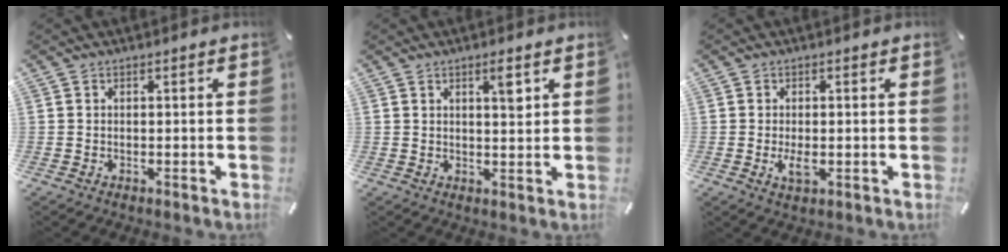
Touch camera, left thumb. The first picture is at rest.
{"total": 4.0, "force": [2.0, 1.0, 3.3], "torque": [-0.047, -0.008, 0.028]}
{"total": 3.4, "force": [-0.5, 1.6, 2.9], "torque": [-0.073, -0.007, -0.013]}